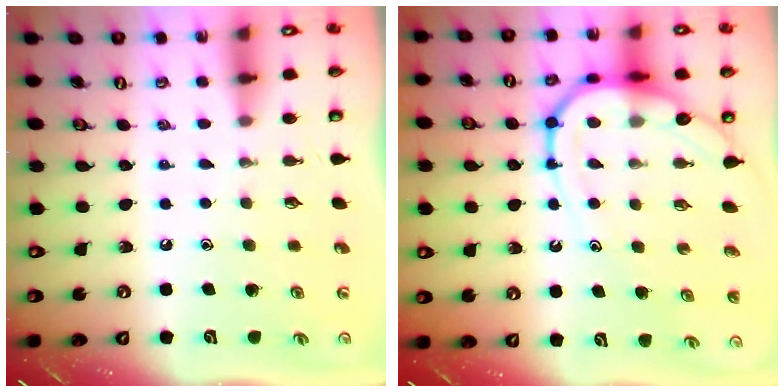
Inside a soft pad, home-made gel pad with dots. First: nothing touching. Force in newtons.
{"total": 11.8, "press": 11.7, "slide": 1.1}